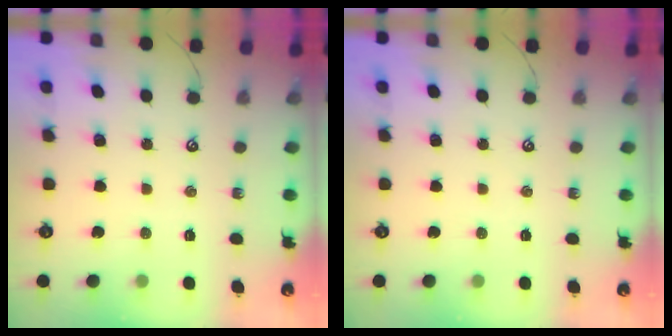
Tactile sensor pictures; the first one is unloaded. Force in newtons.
{"total": 0.0}